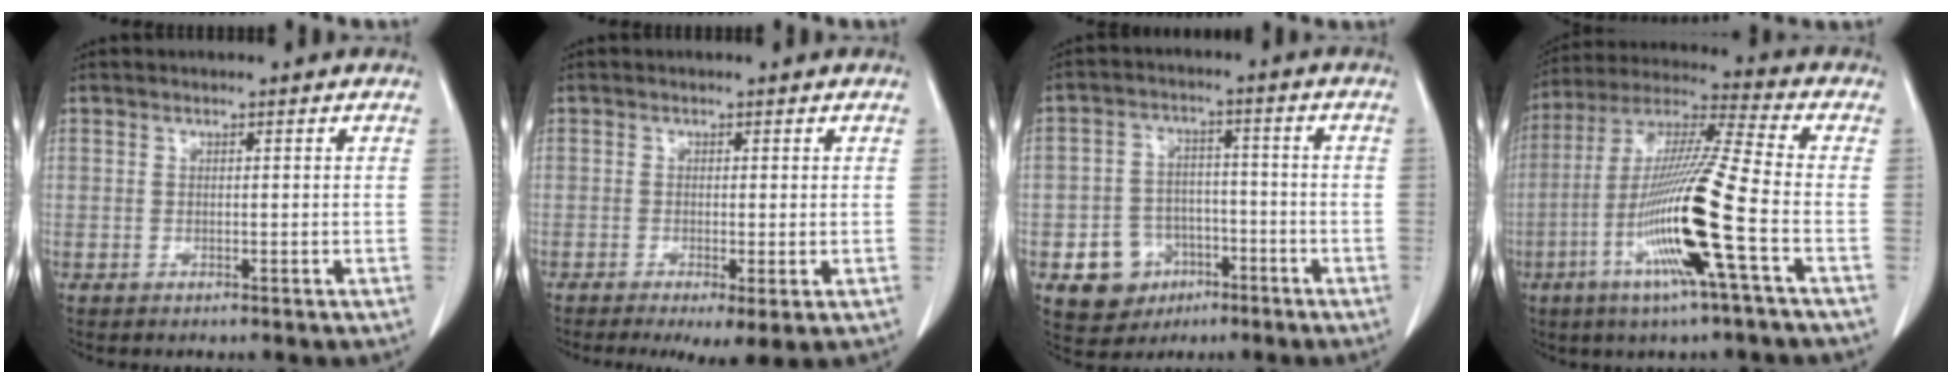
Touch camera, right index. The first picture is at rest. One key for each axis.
{"total": 4.7, "fx": -2.2, "fy": 1.0, "fz": 4.1, "tx": -0.055, "ty": -0.016, "tz": -0.031}
{"total": 8.1, "fx": -3.6, "fy": 6.8, "fz": 2.5, "tx": -0.045, "ty": 0.015, "tz": -0.049}
{"total": 16.6, "fx": -5.3, "fy": -1.0, "fz": 15.8, "tx": -0.313, "ty": -0.014, "tz": -0.108}